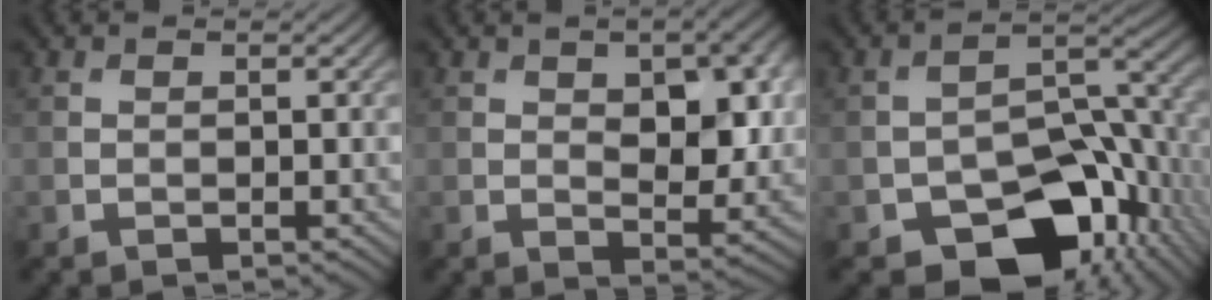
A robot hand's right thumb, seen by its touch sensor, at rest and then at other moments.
{"total": 8.6, "force": [1.7, 4.6, 7.1], "torque": [-0.112, -0.007, 0.031]}
{"total": 13.8, "force": [-6.8, 8.1, 8.8], "torque": [-0.128, -0.028, -0.110]}